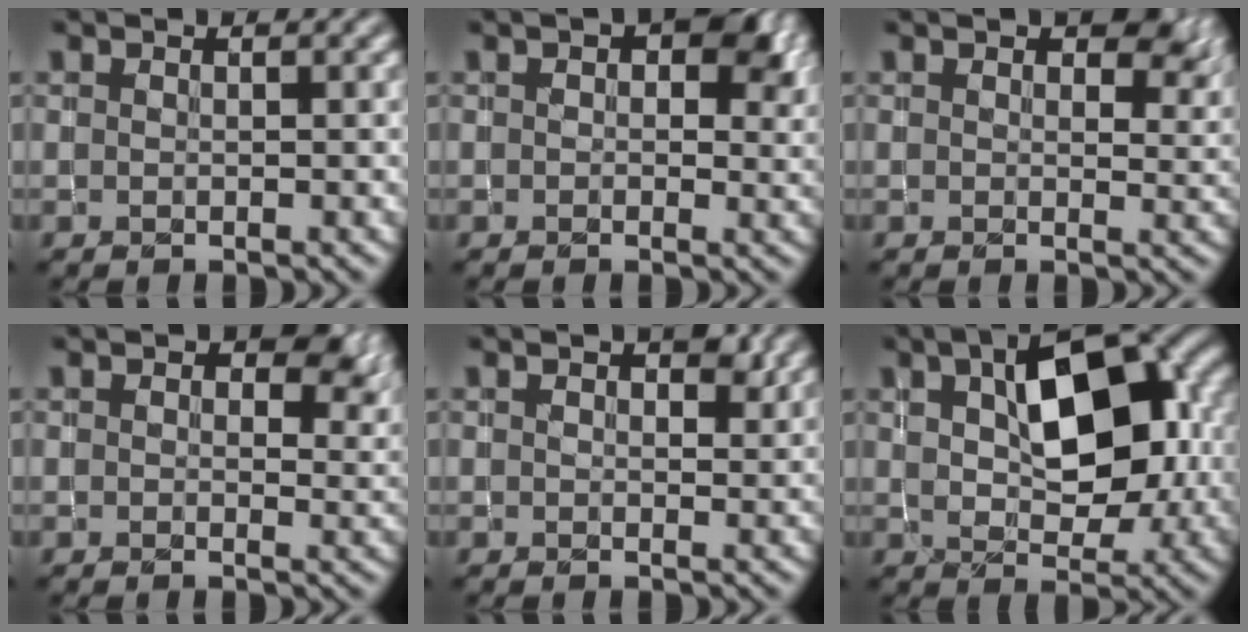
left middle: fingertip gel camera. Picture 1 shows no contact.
{"total": 5.2, "force": [1.4, 3.2, 3.8], "torque": [-0.042, 0.002, 0.019]}
{"total": 3.7, "force": [1.9, 2.0, 2.4], "torque": [-0.030, -0.002, 0.030]}
{"total": 4.4, "force": [1.7, 2.8, 2.9], "torque": [-0.036, -0.006, 0.022]}
{"total": 1.9, "force": [0.9, 1.1, 1.2], "torque": [-0.014, 0.000, 0.017]}
{"total": 9.9, "force": [2.2, 5.4, 8.1], "torque": [-0.129, 0.014, 0.035]}